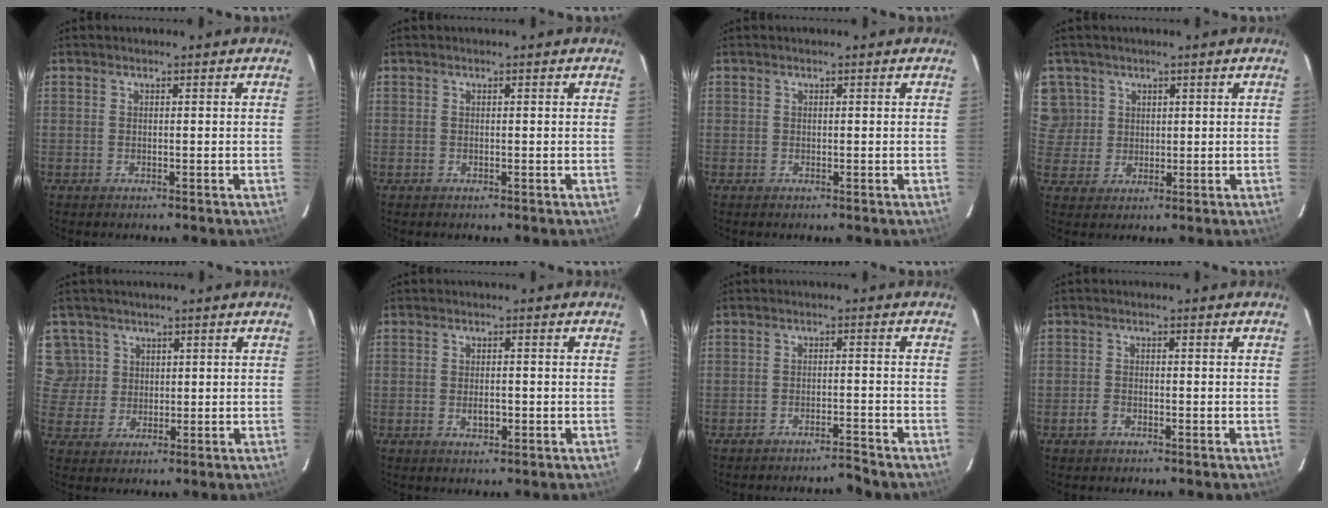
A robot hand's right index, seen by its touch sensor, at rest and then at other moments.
{"total": 0.0}
{"total": 0.0}
{"total": 6.0, "force": [2.3, 5.5, 0.5], "torque": [0.002, 0.017, 0.047]}
{"total": 5.4, "force": [2.1, 5.0, 0.3], "torque": [0.009, 0.017, 0.042]}
{"total": 2.4, "force": [-0.6, 1.3, 2.0], "torque": [-0.034, 0.000, -0.009]}
{"total": 2.9, "force": [-2.9, -0.1, 0.4], "torque": [-0.015, 0.001, -0.041]}
{"total": 1.9, "force": [-1.2, 1.2, 0.9], "torque": [-0.020, 0.003, -0.023]}